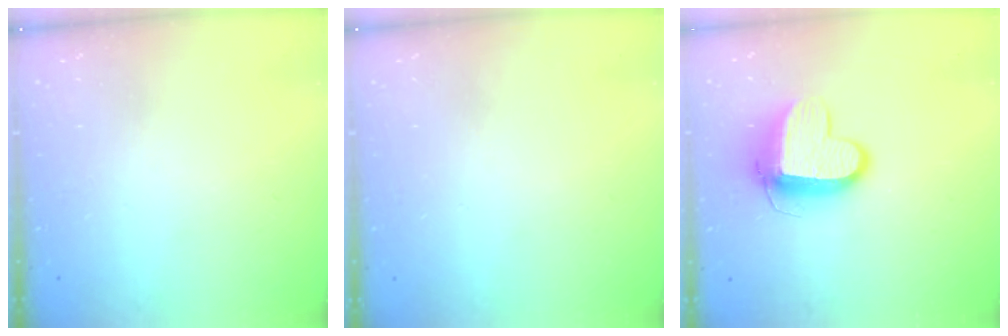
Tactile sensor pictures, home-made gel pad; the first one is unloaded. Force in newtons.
{"total": 0.6, "press": 0.6, "slide": 0.2}
{"total": 11.7, "press": 11.6, "slide": 1.3}